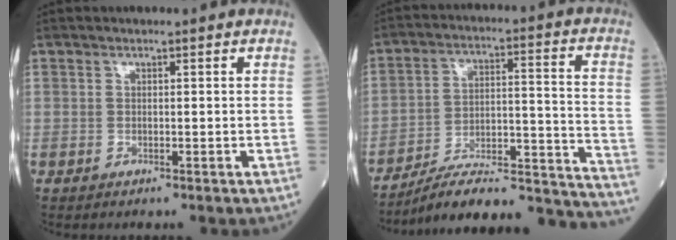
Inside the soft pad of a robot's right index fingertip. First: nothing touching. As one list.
[{"total": 24.1, "force": [-22.5, 1.3, 8.6], "torque": [-0.061, 0.028, -0.320]}]